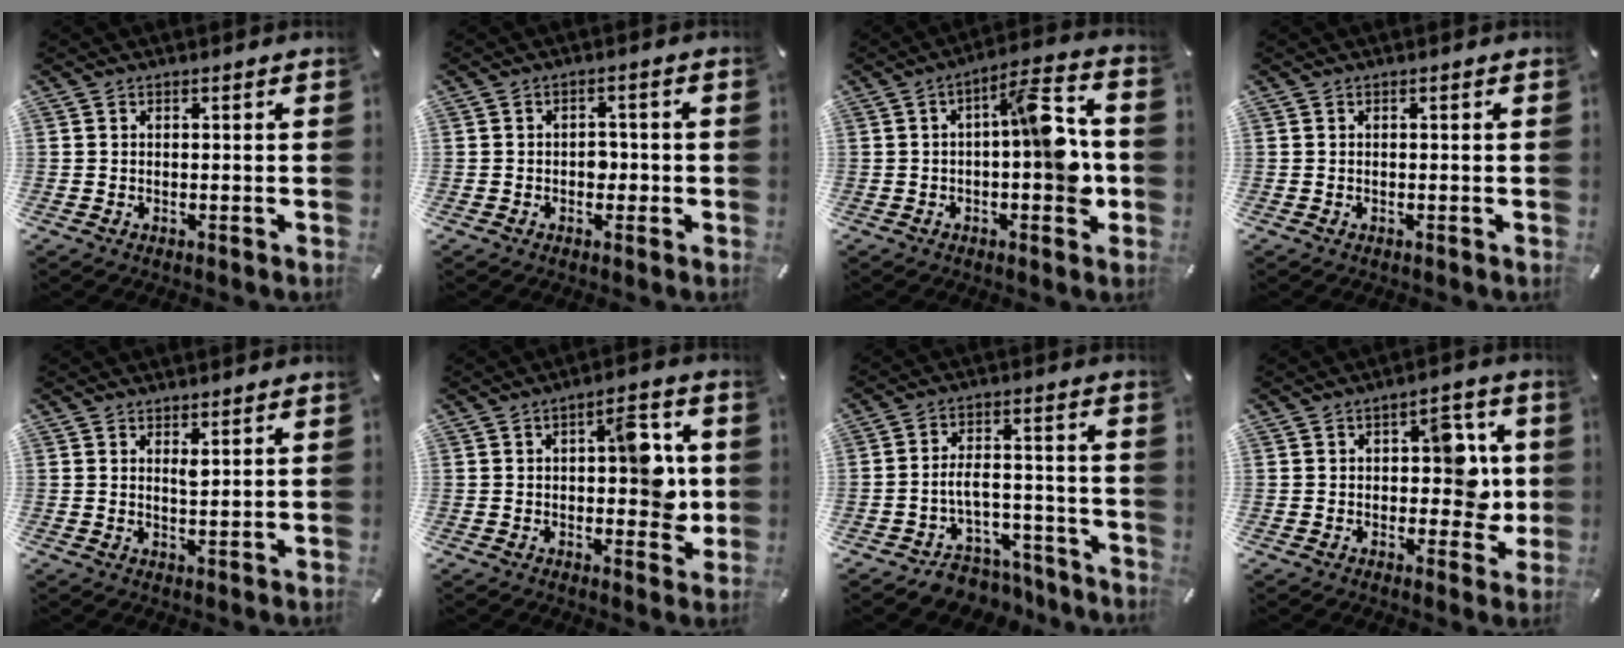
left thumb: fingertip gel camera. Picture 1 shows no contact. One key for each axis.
{"total": 3.0, "fx": -0.7, "fy": 2.3, "fz": 1.8, "tx": -0.027, "ty": 0.002, "tz": -0.018}
{"total": 13.6, "fx": -0.4, "fy": 5.0, "fz": 12.7, "tx": -0.161, "ty": 0.003, "tz": -0.006}
{"total": 0.0}
{"total": 2.2, "fx": 1.4, "fy": 0.5, "fz": 1.6, "tx": -0.017, "ty": -0.007, "tz": 0.021}
{"total": 11.3, "fx": 1.2, "fy": 5.7, "fz": 9.7, "tx": -0.108, "ty": -0.007, "tz": 0.016}
{"total": 7.6, "fx": -4.3, "fy": 5.1, "fz": 3.7, "tx": -0.061, "ty": 0.025, "tz": -0.074}
{"total": 10.5, "fx": 0.5, "fy": 6.7, "fz": 8.1, "tx": -0.087, "ty": 0.000, "tz": 0.003}